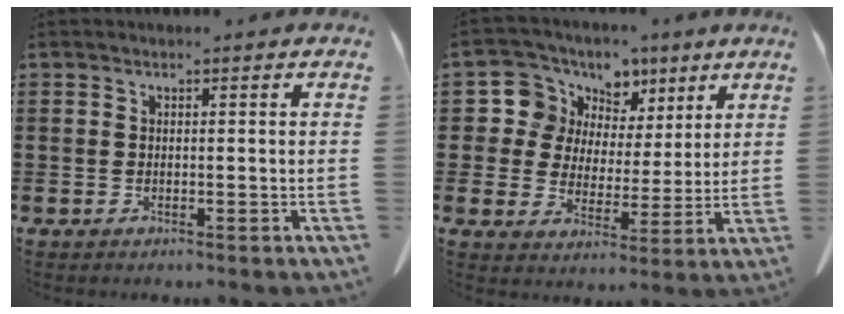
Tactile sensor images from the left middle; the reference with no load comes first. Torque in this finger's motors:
{"motor_torque": [2.14, 0.00, 0.14, 0.02]}